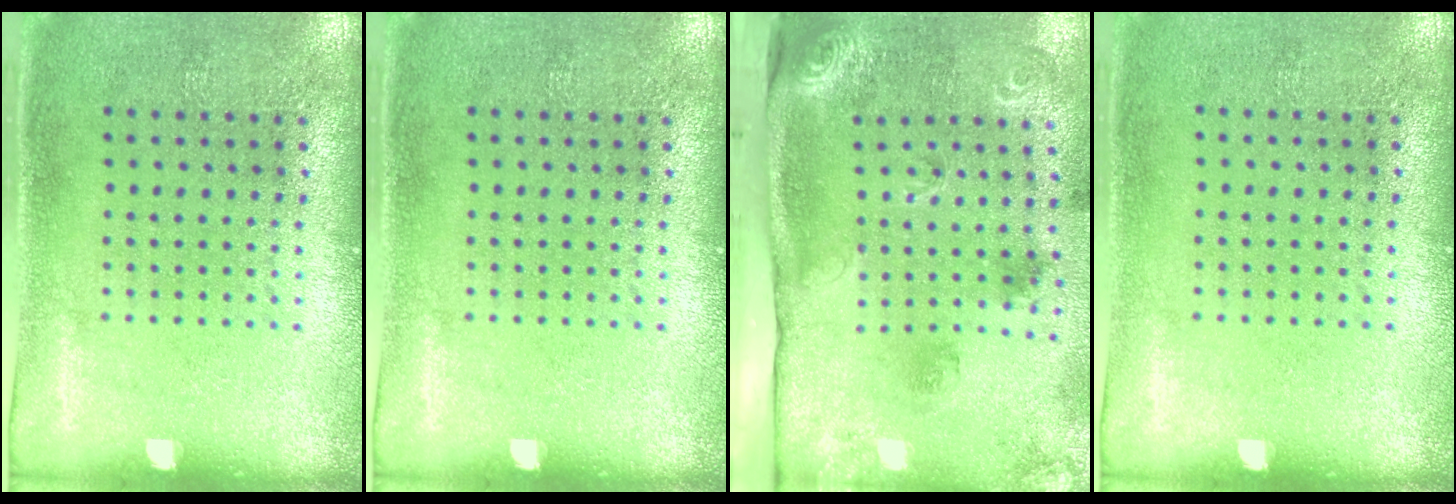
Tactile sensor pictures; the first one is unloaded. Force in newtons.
{"total": 0.0}
{"total": 2.3, "press": 1.8, "slide": 1.5}
{"total": 0.0}